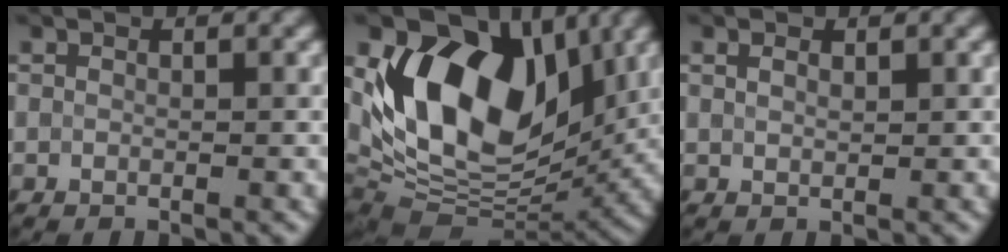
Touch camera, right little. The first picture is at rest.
{"total": 12.7, "force": [3.5, 8.0, 9.2], "torque": [-0.149, -0.003, 0.064]}
{"total": 0.9, "force": [0.6, 0.4, 0.5], "torque": [-0.012, 0.003, 0.014]}